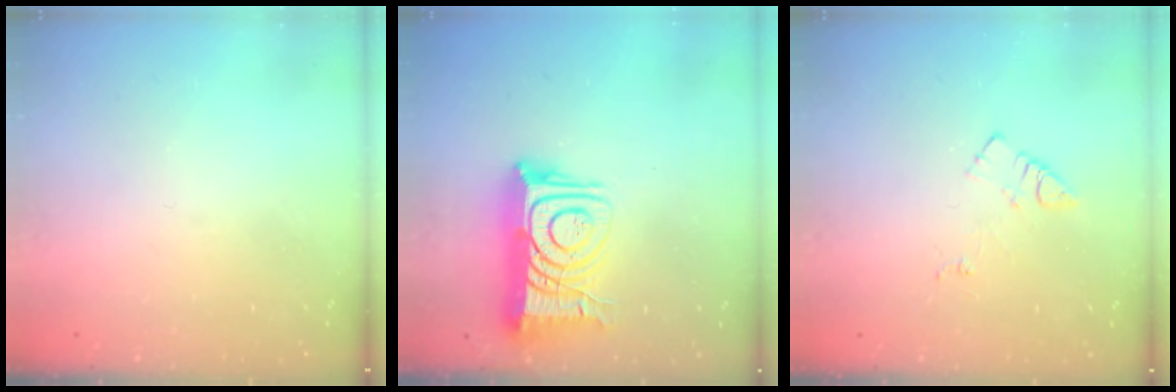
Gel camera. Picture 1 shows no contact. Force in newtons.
{"total": 16.5, "press": 16.4, "slide": 1.5}
{"total": 7.2, "press": 7.2, "slide": 0.6}